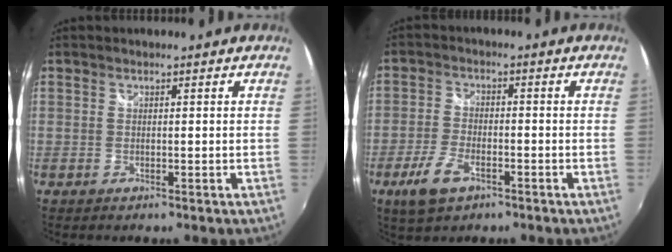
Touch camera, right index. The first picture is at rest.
{"total": 7.4, "force": [-4.2, 3.5, 4.9], "torque": [-0.120, -0.009, -0.077]}